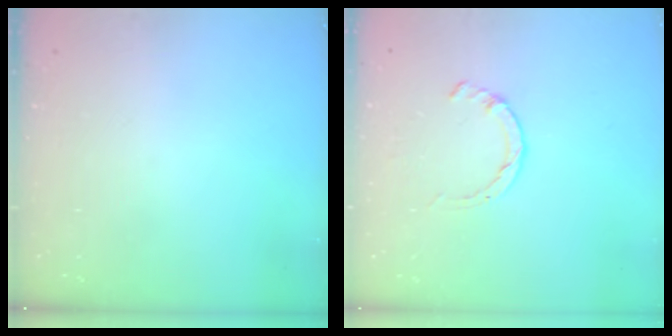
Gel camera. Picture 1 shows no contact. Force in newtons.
{"total": 1.4, "press": 1.4, "slide": 0.3}